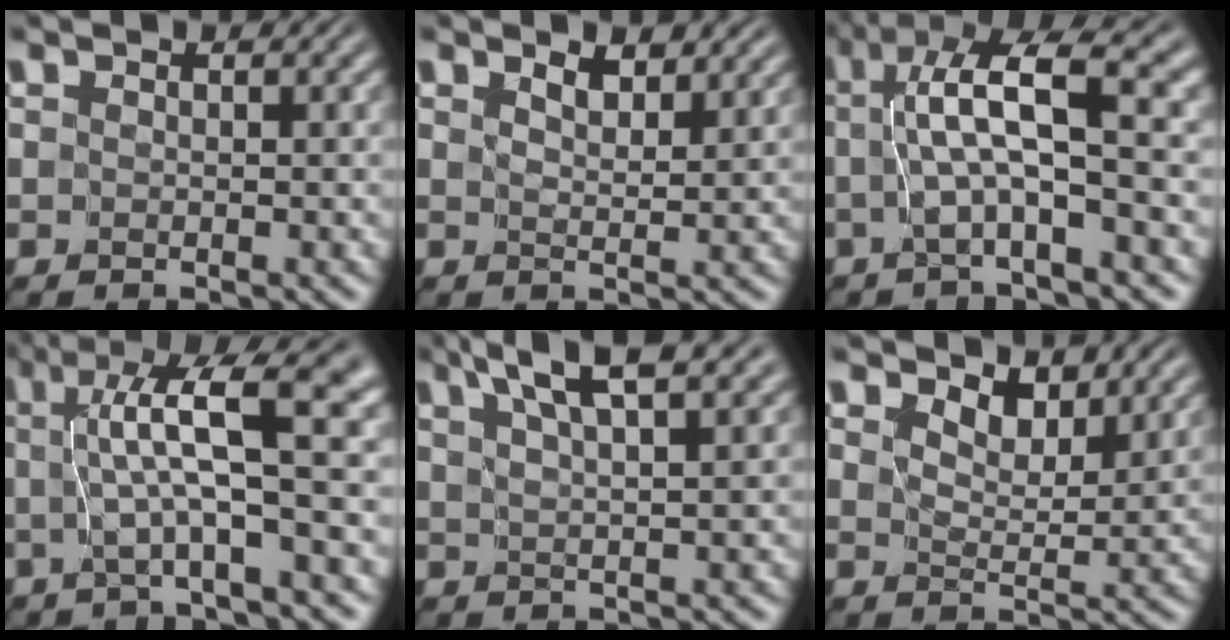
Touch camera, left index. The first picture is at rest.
{"total": 2.0, "force": [1.8, 0.2, 0.8], "torque": [-0.020, -0.005, 0.033]}
{"total": 6.8, "force": [0.8, 0.8, 6.7], "torque": [-0.125, 0.015, 0.011]}
{"total": 7.5, "force": [1.0, 0.7, 7.4], "torque": [-0.112, 0.012, 0.017]}
{"total": 5.5, "force": [4.0, 0.7, 3.7], "torque": [-0.054, 0.018, 0.064]}
{"total": 3.3, "force": [2.9, 0.9, 1.2], "torque": [-0.033, -0.007, 0.042]}